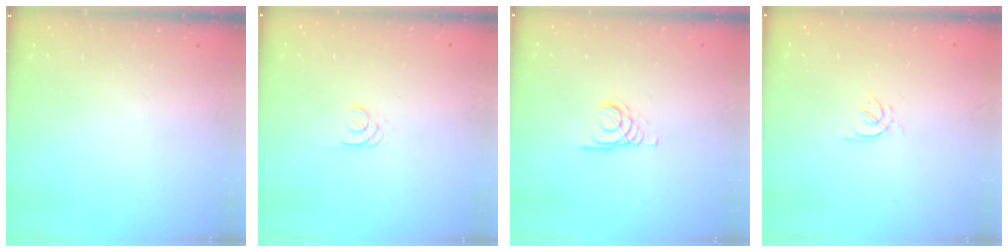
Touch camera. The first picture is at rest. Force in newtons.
{"total": 1.7, "press": 1.7, "slide": 0.2}
{"total": 2.1, "press": 2.1, "slide": 0.2}
{"total": 2.1, "press": 2.0, "slide": 0.6}